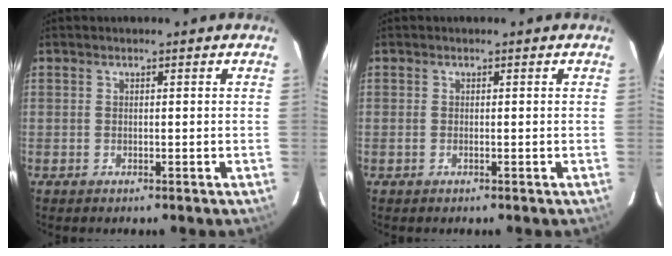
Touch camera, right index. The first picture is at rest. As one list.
[{"total": 0.6, "force": [-0.2, 0.1, 0.5], "torque": [-0.012, 0.002, -0.005]}]